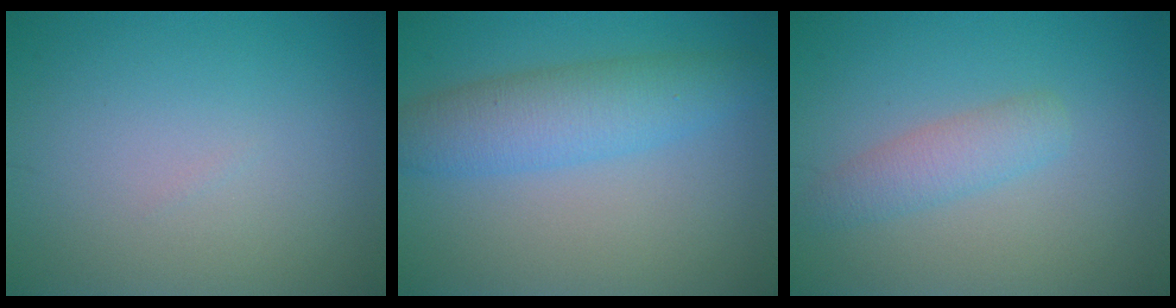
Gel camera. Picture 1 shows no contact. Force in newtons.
{"total": 5.0, "press": 5.0, "slide": 0.1}
{"total": 2.5, "press": 2.5, "slide": 0.1}